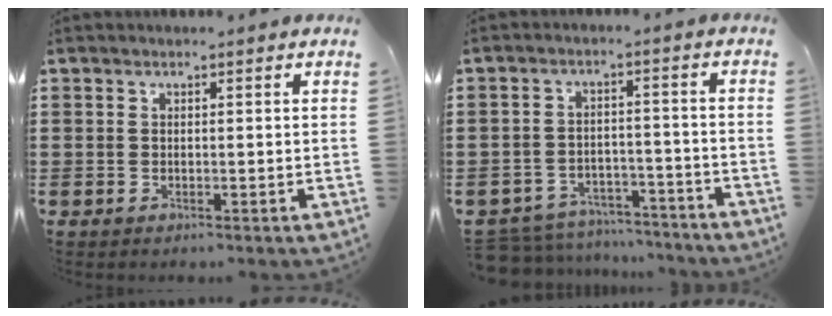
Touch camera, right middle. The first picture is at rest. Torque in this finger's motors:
{"motor_torque": [0.47, 0.18, 0.05, 0.02]}